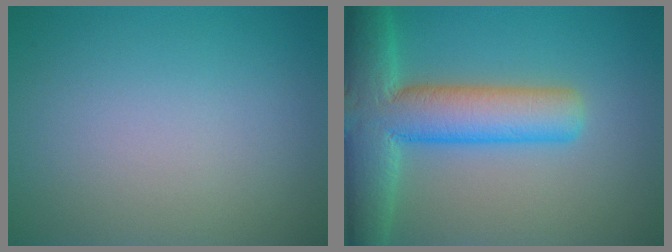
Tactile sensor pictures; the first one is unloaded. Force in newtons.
{"total": 9.3, "press": 9.3, "slide": 0.4}